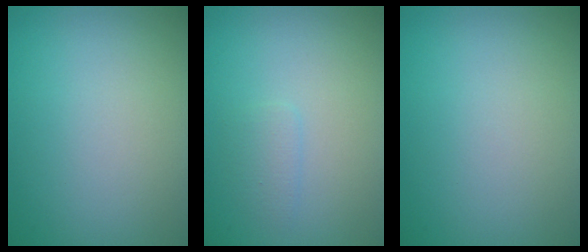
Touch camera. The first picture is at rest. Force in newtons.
{"total": 1.1, "press": 1.1, "slide": 0.1}
{"total": 0.0}